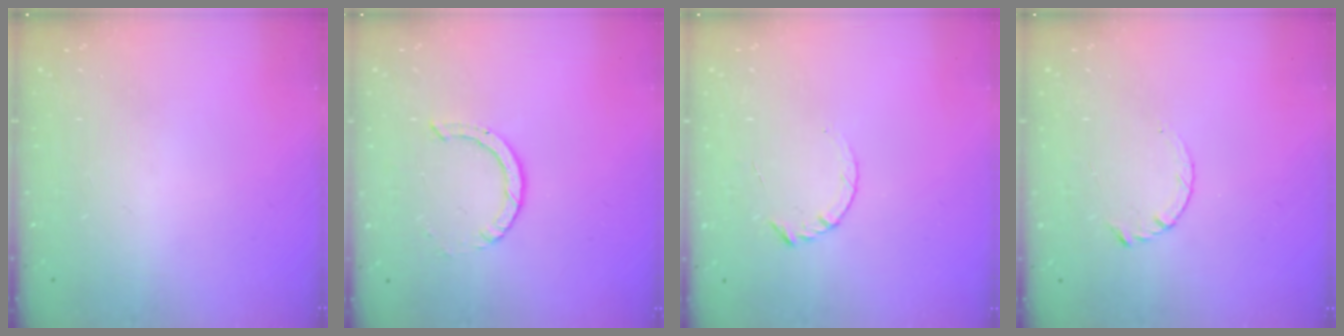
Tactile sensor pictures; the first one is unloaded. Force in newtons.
{"total": 2.2, "press": 2.2, "slide": 0.2}
{"total": 3.7, "press": 3.6, "slide": 0.4}
{"total": 3.5, "press": 3.5, "slide": 0.4}